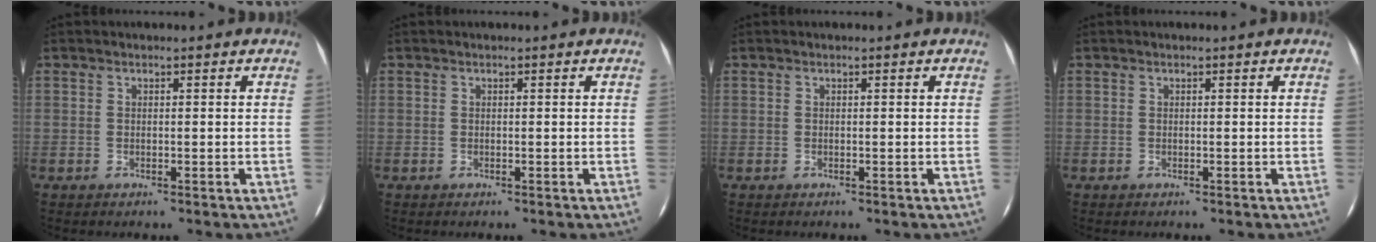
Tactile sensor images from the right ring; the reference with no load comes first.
{"total": 0.0}
{"total": 0.0}
{"total": 0.0}